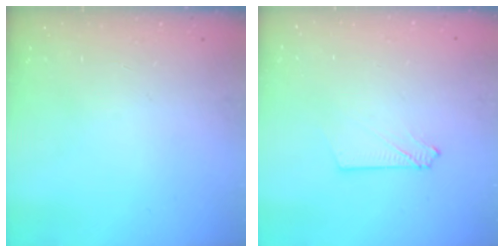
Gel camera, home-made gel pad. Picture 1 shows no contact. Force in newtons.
{"total": 2.6, "press": 2.6, "slide": 0.3}